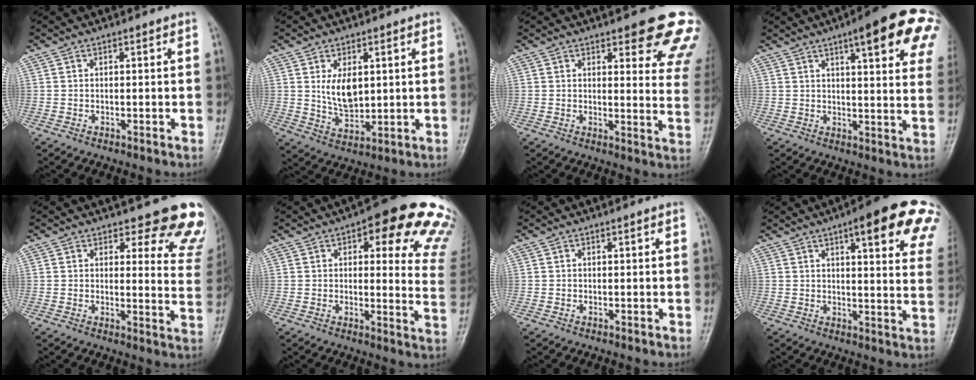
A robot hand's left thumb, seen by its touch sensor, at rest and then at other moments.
{"total": 7.1, "force": [1.7, 4.3, 5.5], "torque": [-0.077, -0.018, 0.041]}
{"total": 14.2, "force": [9.8, 4.3, 9.3], "torque": [-0.062, -0.049, 0.097]}
{"total": 18.7, "force": [9.5, 4.5, 15.5], "torque": [-0.178, -0.020, 0.108]}
{"total": 13.3, "force": [11.7, 4.7, 4.1], "torque": [0.015, -0.092, 0.102]}
{"total": 20.3, "force": [11.6, 7.4, 15.0], "torque": [-0.125, -0.039, 0.115]}
{"total": 0.0}
{"total": 18.9, "force": [10.5, 4.7, 14.9], "torque": [-0.163, -0.026, 0.116]}